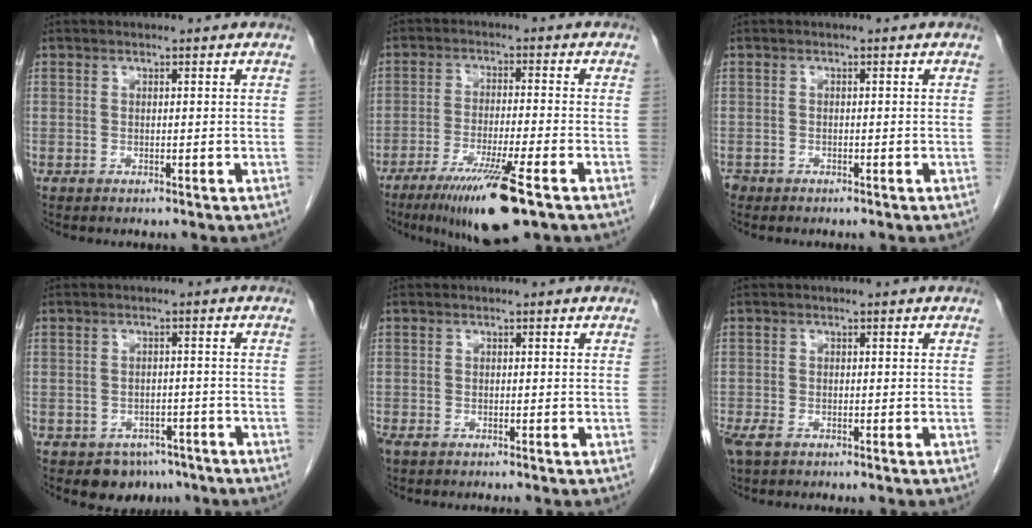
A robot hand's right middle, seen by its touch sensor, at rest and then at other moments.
{"total": 11.3, "force": [-6.8, 0.3, 9.0], "torque": [-0.162, -0.034, -0.113]}
{"total": 1.2, "force": [-1.0, 0.8, 0.1], "torque": [-0.007, 0.001, -0.017]}
{"total": 5.1, "force": [-3.9, 3.2, 0.9], "torque": [-0.003, 0.008, -0.052]}
{"total": 2.2, "force": [-1.7, 0.7, 1.1], "torque": [-0.024, -0.005, -0.025]}
{"total": 3.7, "force": [-2.5, 1.7, 2.1], "torque": [-0.049, -0.008, -0.039]}